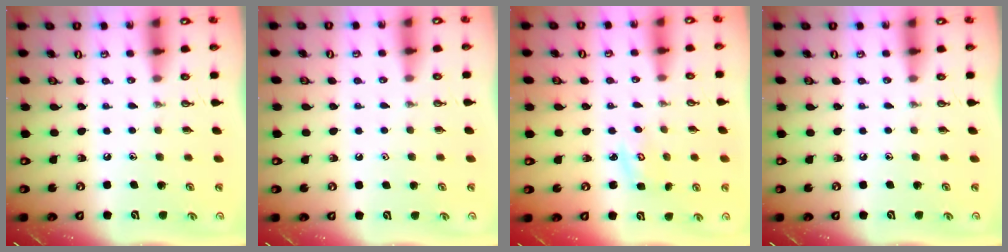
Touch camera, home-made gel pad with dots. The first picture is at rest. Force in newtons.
{"total": 0.6, "press": 0.6, "slide": 0.0}
{"total": 3.4, "press": 3.3, "slide": 0.5}
{"total": 0.0}